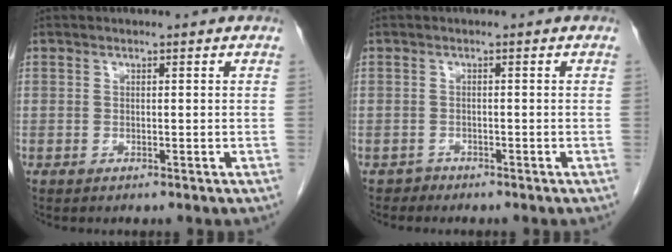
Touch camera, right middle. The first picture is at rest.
{"total": 0.9, "force": [-0.7, 0.2, -0.4], "torque": [0.003, -0.003, -0.015]}